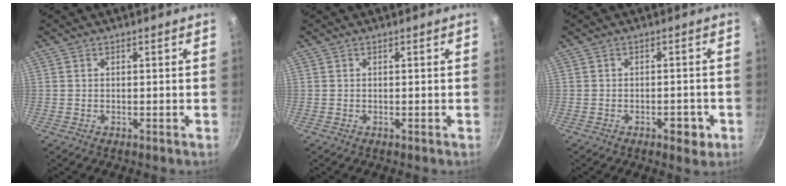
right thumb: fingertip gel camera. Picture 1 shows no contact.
{"total": 0.0}
{"total": 3.6, "force": [-1.7, 1.7, 2.7], "torque": [-0.025, 0.008, -0.021]}